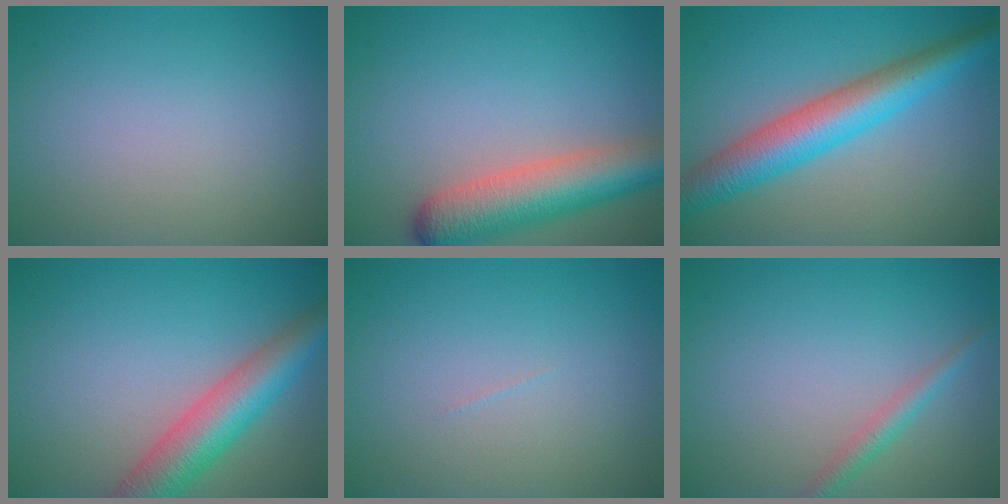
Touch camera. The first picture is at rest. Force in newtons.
{"total": 7.0, "press": 7.0, "slide": 0.4}
{"total": 6.9, "press": 6.9, "slide": 0.1}
{"total": 6.6, "press": 6.6, "slide": 0.3}
{"total": 0.0}
{"total": 1.8, "press": 1.8, "slide": 0.0}